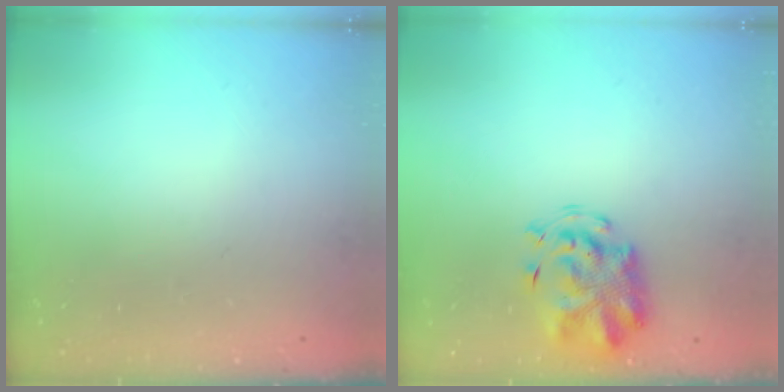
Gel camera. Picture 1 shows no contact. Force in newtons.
{"total": 4.3, "press": 4.2, "slide": 0.7}